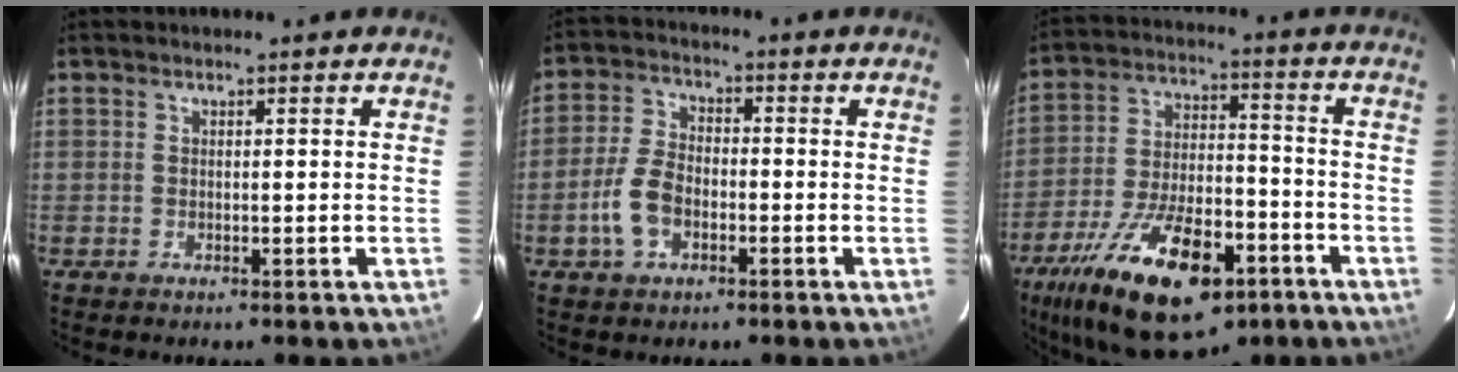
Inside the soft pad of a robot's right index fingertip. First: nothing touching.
{"total": 7.3, "force": [-2.8, 4.6, 5.0], "torque": [-0.113, 0.010, -0.050]}
{"total": 24.0, "force": [-13.6, 10.6, 16.6], "torque": [-0.322, -0.023, -0.212]}